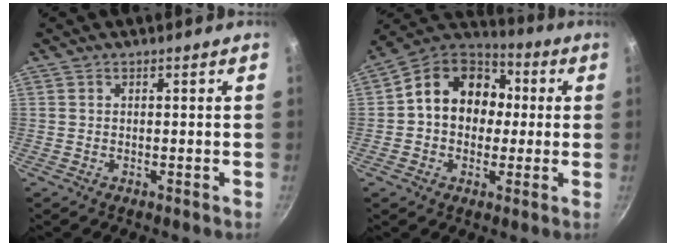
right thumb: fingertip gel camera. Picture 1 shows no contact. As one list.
[{"total": 15.1, "force": [1.4, 12.2, 8.8], "torque": [-0.099, 0.037, 0.003]}]